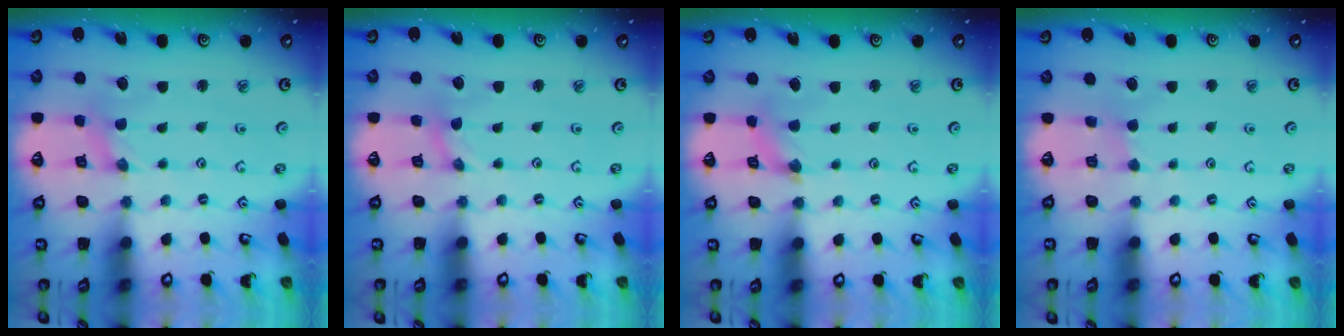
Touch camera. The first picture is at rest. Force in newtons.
{"total": 0.0}
{"total": 2.0, "press": 2.0, "slide": 0.4}
{"total": 2.0, "press": 2.0, "slide": 0.4}